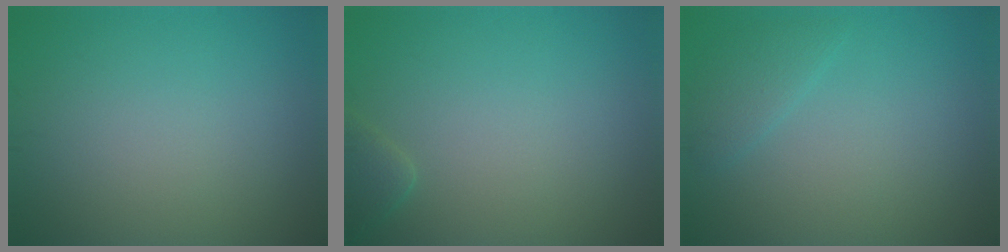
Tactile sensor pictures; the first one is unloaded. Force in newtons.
{"total": 1.4, "press": 1.4, "slide": 0.2}
{"total": 1.5, "press": 1.5, "slide": 0.1}